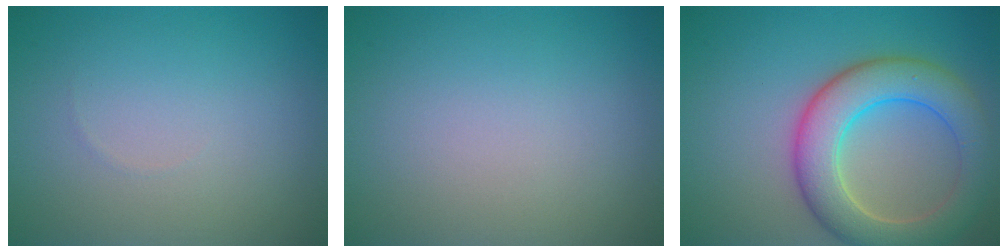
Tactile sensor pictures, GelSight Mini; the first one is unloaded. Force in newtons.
{"total": 0.0}
{"total": 7.3, "press": 7.3, "slide": 0.4}